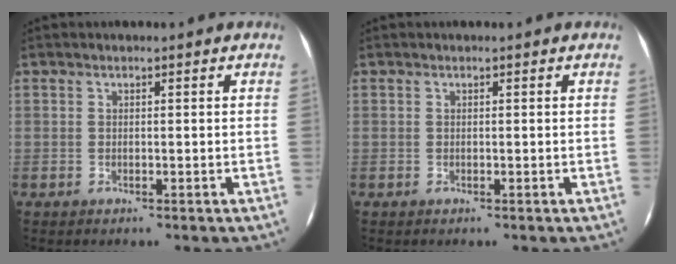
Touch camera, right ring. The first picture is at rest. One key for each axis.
{"total": 0.0}